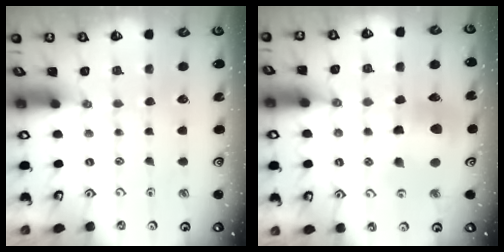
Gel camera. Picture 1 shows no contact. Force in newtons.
{"total": 11.8, "press": 11.7, "slide": 1.7}